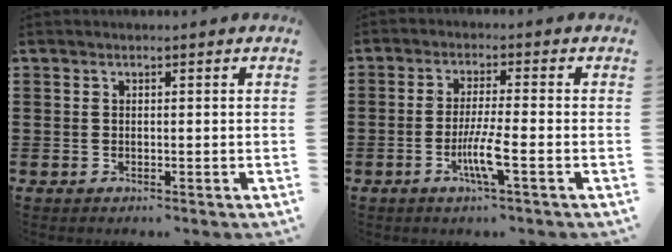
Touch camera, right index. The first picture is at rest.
{"total": 5.7, "force": [-2.1, 0.1, 5.3], "torque": [-0.102, -0.016, -0.040]}